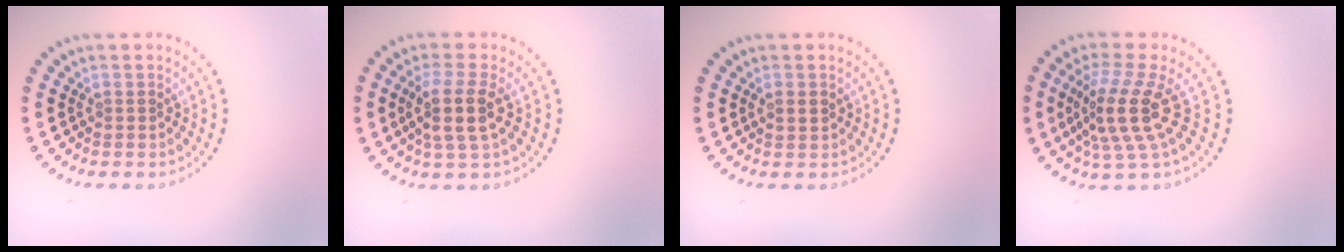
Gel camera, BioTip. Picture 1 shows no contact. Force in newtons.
{"total": 3.4, "press": 2.9, "slide": 1.7}
{"total": 1.5, "press": 1.4, "slide": 0.1}
{"total": 4.7, "press": 3.4, "slide": 3.3}